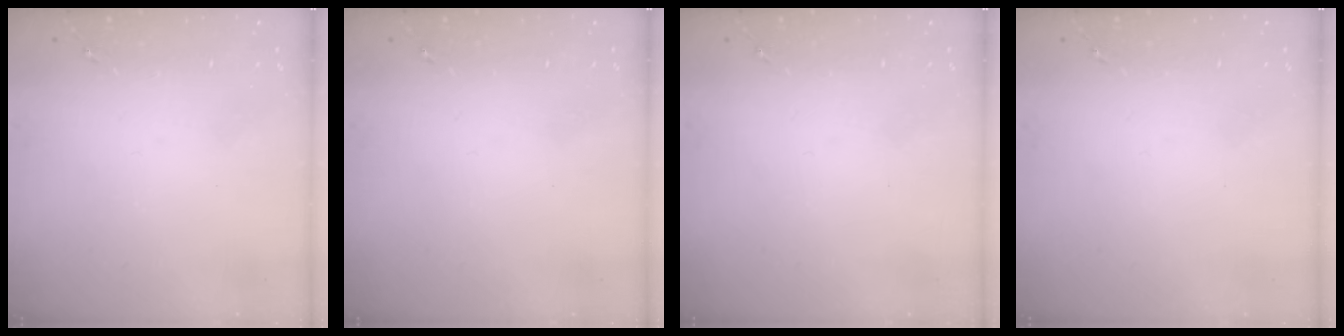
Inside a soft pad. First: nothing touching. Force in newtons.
{"total": 0.0}
{"total": 0.0}
{"total": 0.0}